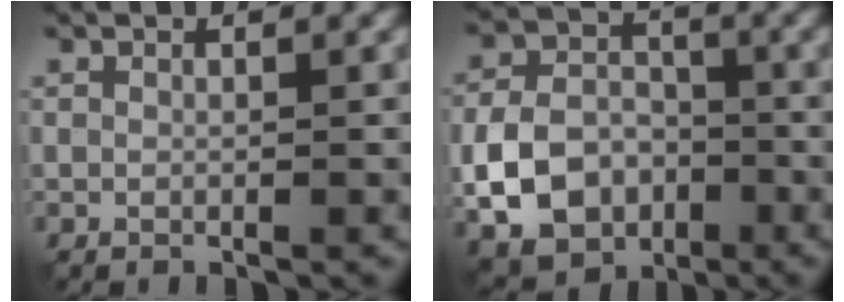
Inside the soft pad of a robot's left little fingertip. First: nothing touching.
{"total": 7.4, "force": [-2.4, 5.6, 4.2], "torque": [-0.076, -0.001, -0.052]}